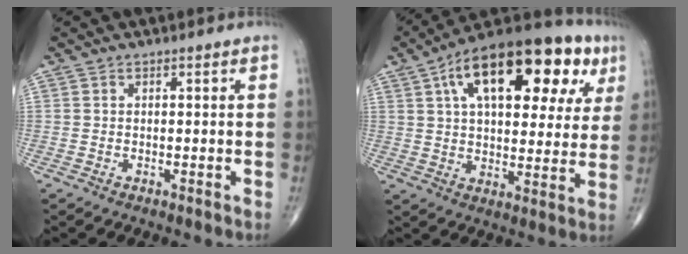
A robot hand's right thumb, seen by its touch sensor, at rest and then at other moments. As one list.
[{"total": 25.7, "force": [10.8, 12.2, 19.9], "torque": [-0.276, 0.018, 0.161]}]